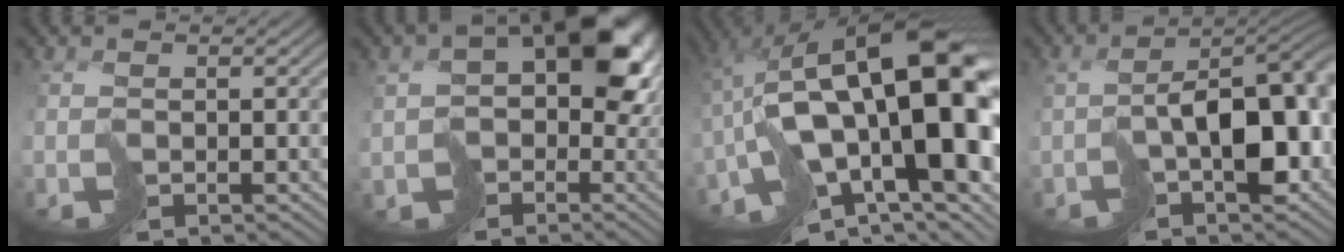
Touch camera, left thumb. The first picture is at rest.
{"total": 10.7, "force": [0.9, 7.4, 7.8], "torque": [-0.117, -0.010, 0.012]}
{"total": 19.9, "force": [-2.2, 8.8, 17.7], "torque": [-0.279, -0.005, -0.027]}
{"total": 10.9, "force": [-2.1, 5.6, 9.0], "torque": [-0.130, -0.014, -0.022]}